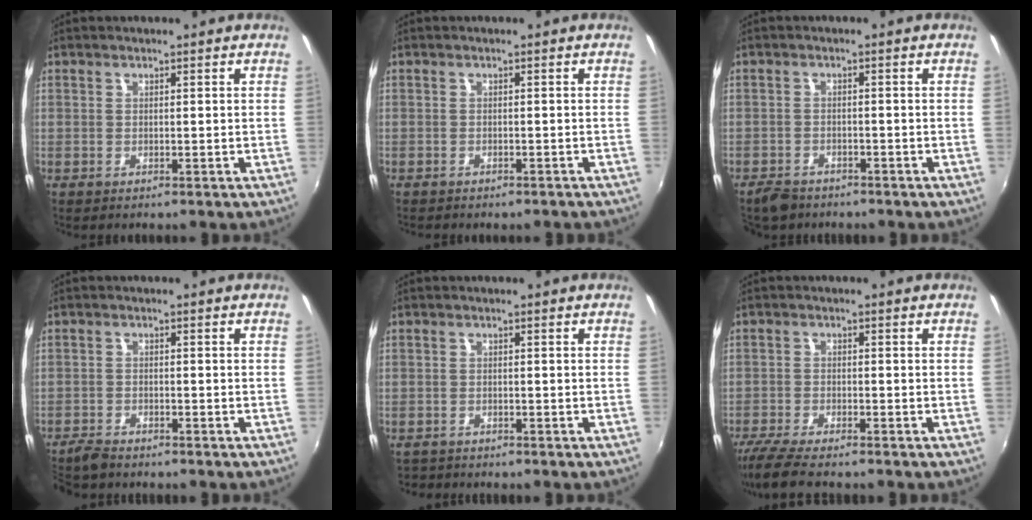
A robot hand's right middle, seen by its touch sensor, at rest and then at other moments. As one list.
[{"total": 2.4, "force": [-2.2, 0.8, 0.7], "torque": [-0.020, -0.011, -0.030]}, {"total": 4.0, "force": [-3.3, 2.1, 0.8], "torque": [-0.033, -0.001, -0.059]}, {"total": 3.8, "force": [-3.6, 0.8, 1.0], "torque": [-0.035, -0.015, -0.072]}, {"total": 2.3, "force": [-2.1, 0.8, 0.1], "torque": [-0.009, -0.010, -0.039]}, {"total": 7.4, "force": [-6.4, 0.7, 3.6], "torque": [-0.095, -0.029, -0.116]}]